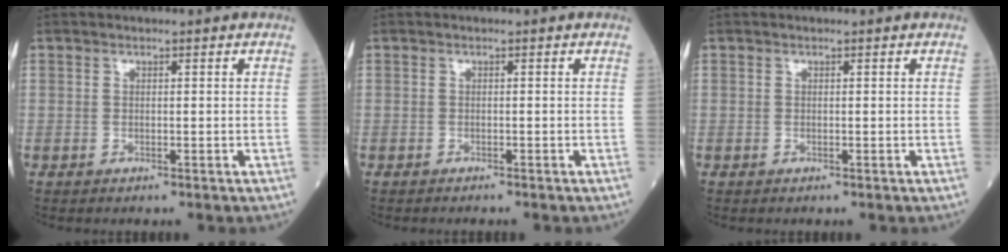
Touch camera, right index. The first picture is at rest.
{"total": 1.1, "force": [-1.0, 0.1, 0.4], "torque": [-0.008, -0.002, -0.013]}
{"total": 0.0}